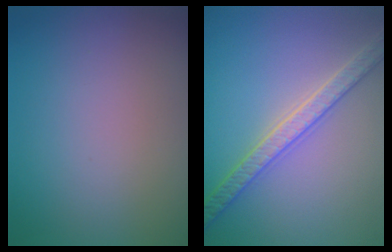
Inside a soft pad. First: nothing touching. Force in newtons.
{"total": 3.8, "press": 3.7, "slide": 0.9}